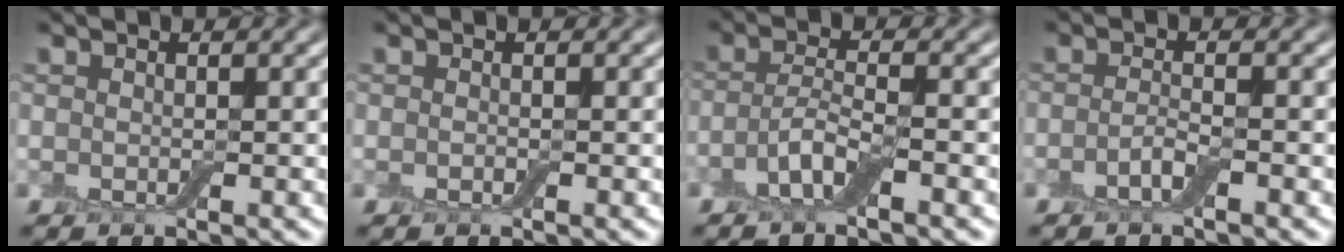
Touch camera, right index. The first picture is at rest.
{"total": 0.0}
{"total": 3.0, "force": [-1.6, 0.7, 2.5], "torque": [-0.053, 0.003, -0.040]}
{"total": 1.6, "force": [-0.9, 0.3, 1.3], "torque": [-0.026, 0.003, -0.021]}